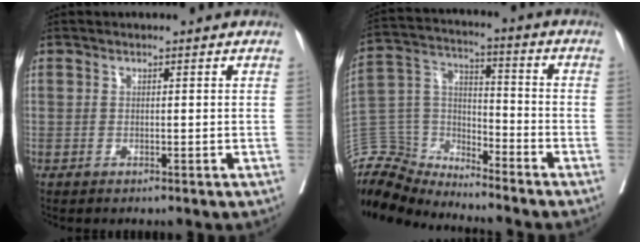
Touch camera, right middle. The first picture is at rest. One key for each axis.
{"total": 9.5, "fx": -9.3, "fy": 1.5, "fz": -1.4, "tx": 0.025, "ty": 0.060, "tz": -0.184}